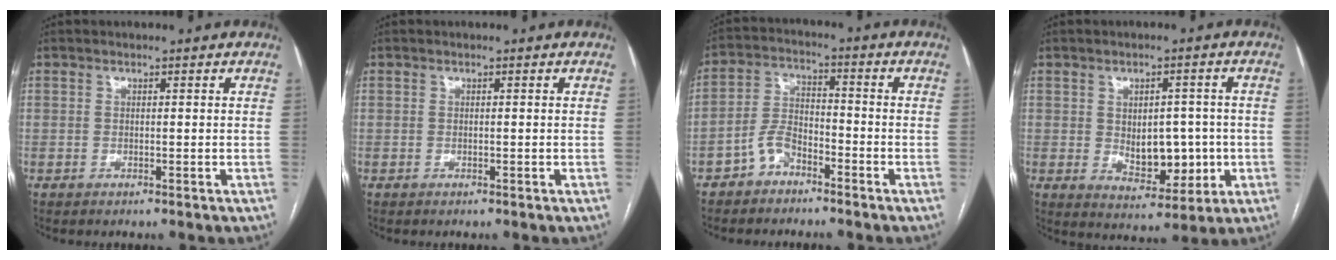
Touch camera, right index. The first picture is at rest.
{"total": 0.0}
{"total": 5.4, "force": [-3.5, 3.0, 2.7], "torque": [-0.061, 0.014, -0.067]}
{"total": 8.5, "force": [-0.6, 5.0, 6.8], "torque": [-0.091, 0.004, 0.005]}